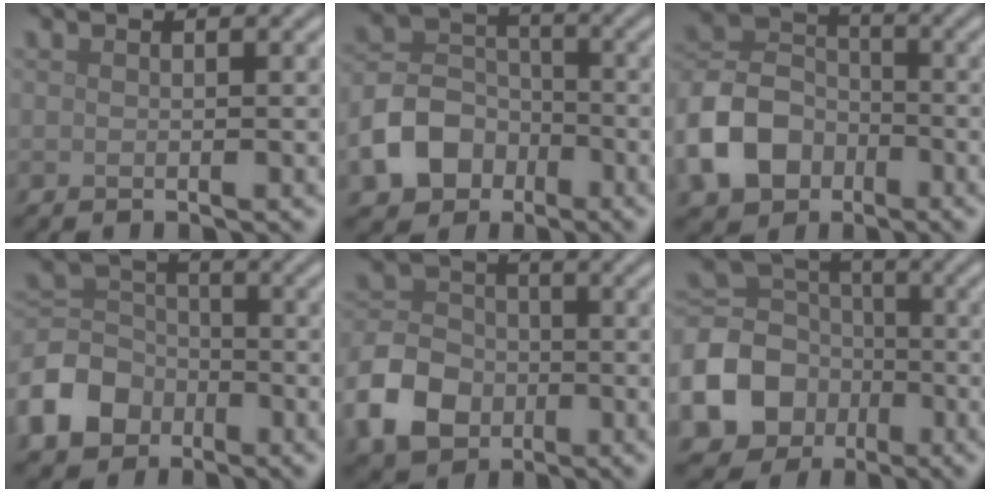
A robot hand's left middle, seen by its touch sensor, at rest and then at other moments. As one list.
[{"total": 6.6, "force": [-3.0, 5.0, 3.0], "torque": [-0.059, 0.001, -0.064]}, {"total": 7.8, "force": [-3.4, 5.9, 3.9], "torque": [-0.080, 0.001, -0.083]}, {"total": 6.8, "force": [-3.5, 5.2, 2.7], "torque": [-0.062, 0.003, -0.086]}, {"total": 6.8, "force": [-2.8, 5.2, 3.4], "torque": [-0.074, 0.000, -0.068]}, {"total": 10.3, "force": [-3.8, 8.7, 4.0], "torque": [-0.120, -0.015, -0.081]}]